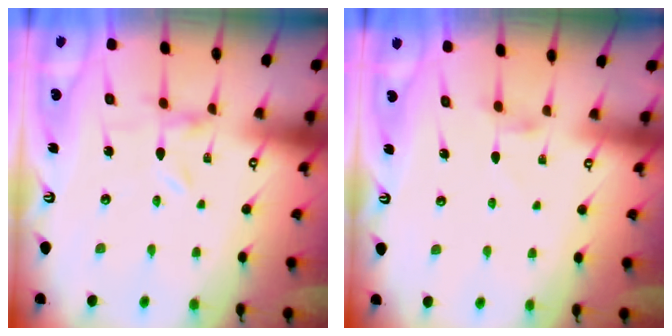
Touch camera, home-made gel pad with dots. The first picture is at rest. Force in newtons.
{"total": 2.4, "press": 2.4, "slide": 0.4}